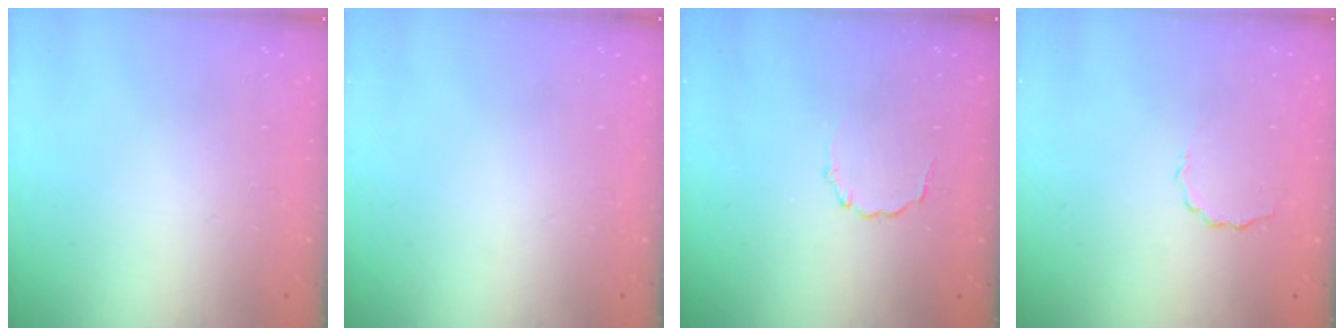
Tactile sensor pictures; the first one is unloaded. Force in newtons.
{"total": 0.0}
{"total": 2.1, "press": 1.9, "slide": 0.9}
{"total": 2.0, "press": 1.9, "slide": 0.7}